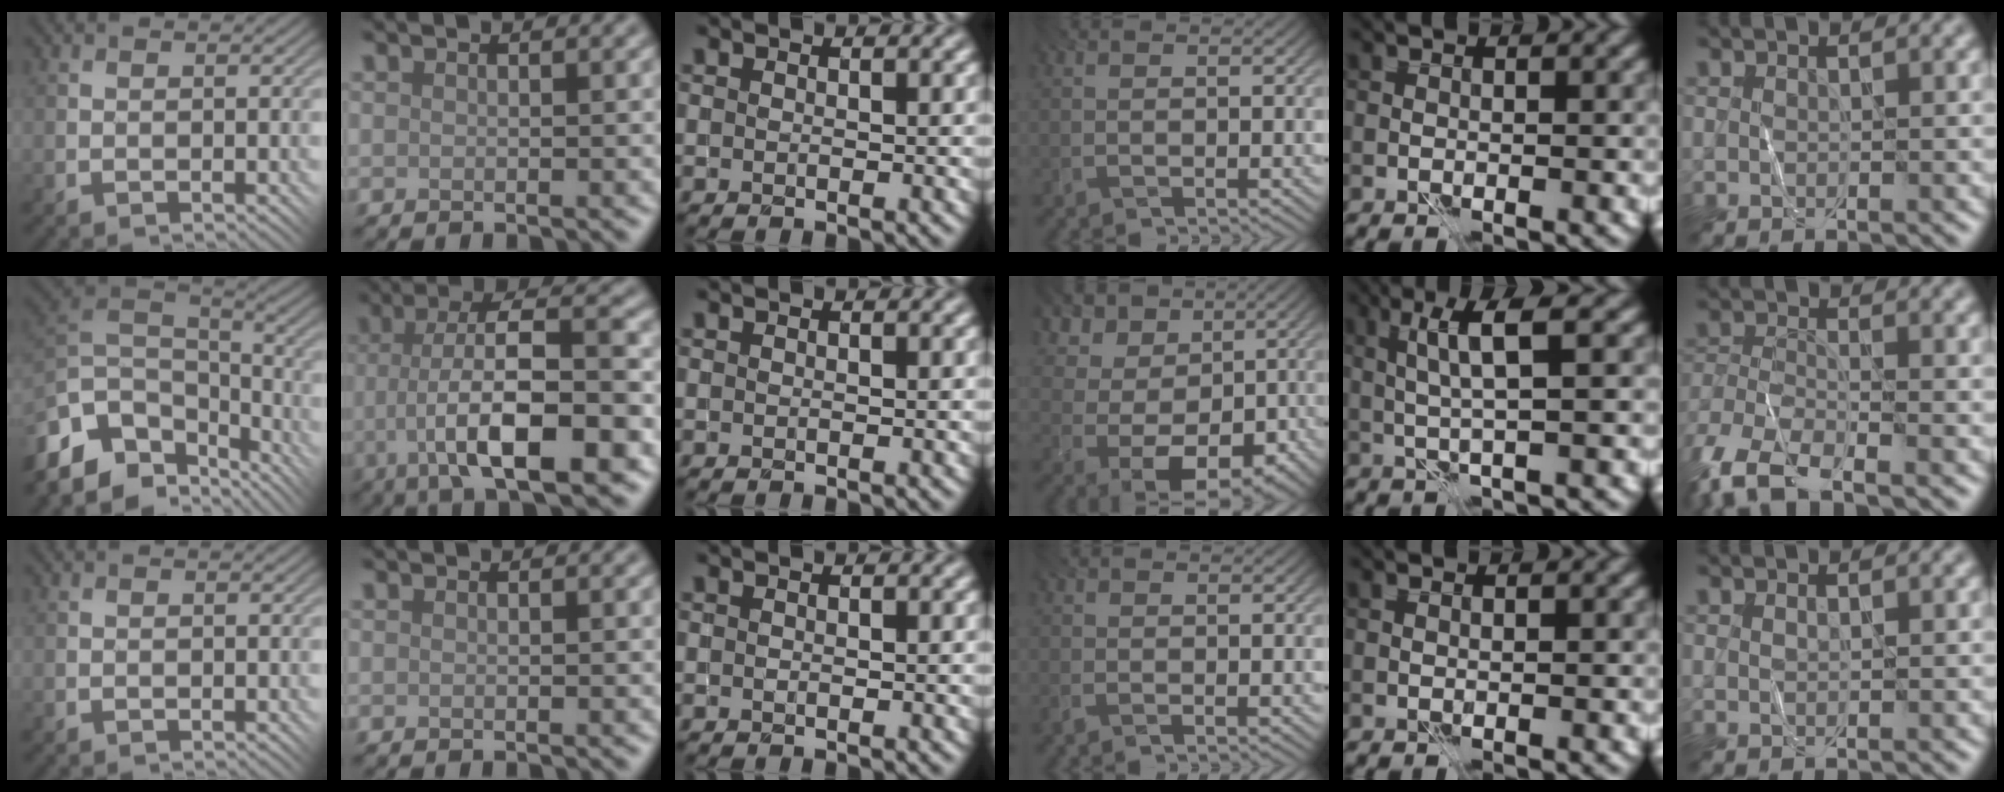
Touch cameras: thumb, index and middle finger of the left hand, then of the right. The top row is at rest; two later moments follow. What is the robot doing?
{"motion": "fold", "object": "shorts"}